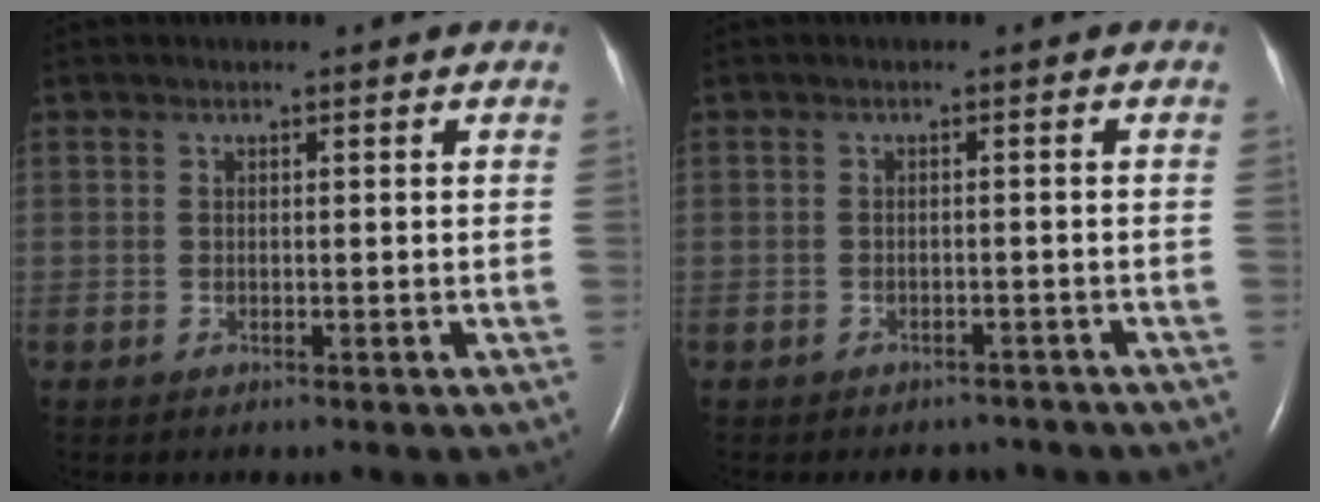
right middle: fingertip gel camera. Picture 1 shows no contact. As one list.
[{"total": 4.2, "force": [-3.7, 1.9, 0.6], "torque": [-0.011, 0.004, -0.044]}]